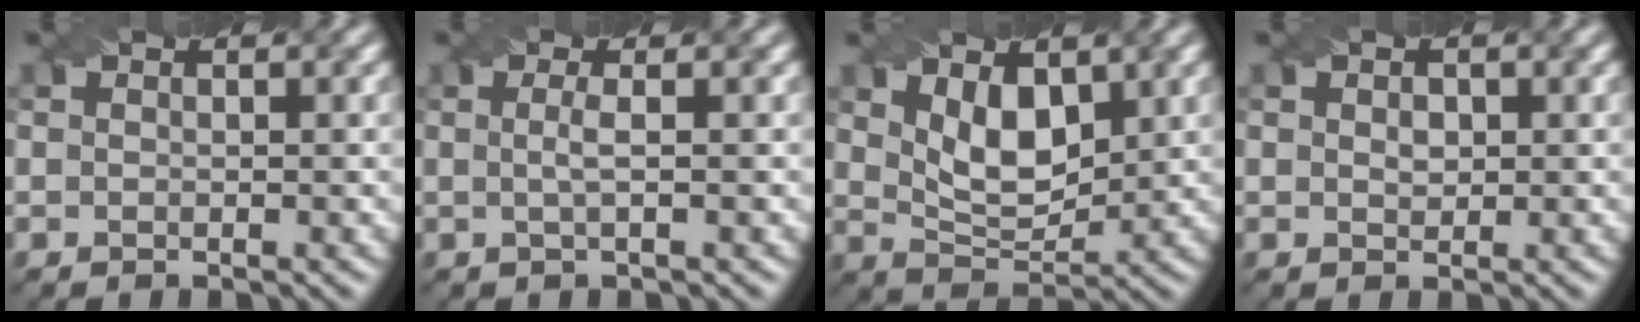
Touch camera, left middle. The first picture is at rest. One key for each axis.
{"total": 1.6, "fx": -0.1, "fy": 0.3, "fz": 1.5, "tx": -0.031, "ty": 0.002, "tz": -0.003}
{"total": 4.4, "fx": 1.8, "fy": 2.4, "fz": 3.3, "tx": -0.068, "ty": -0.008, "tz": 0.035}
{"total": 1.0, "fx": 0.2, "fy": 0.8, "fz": 0.7, "tx": -0.011, "ty": -0.001, "tz": 0.006}